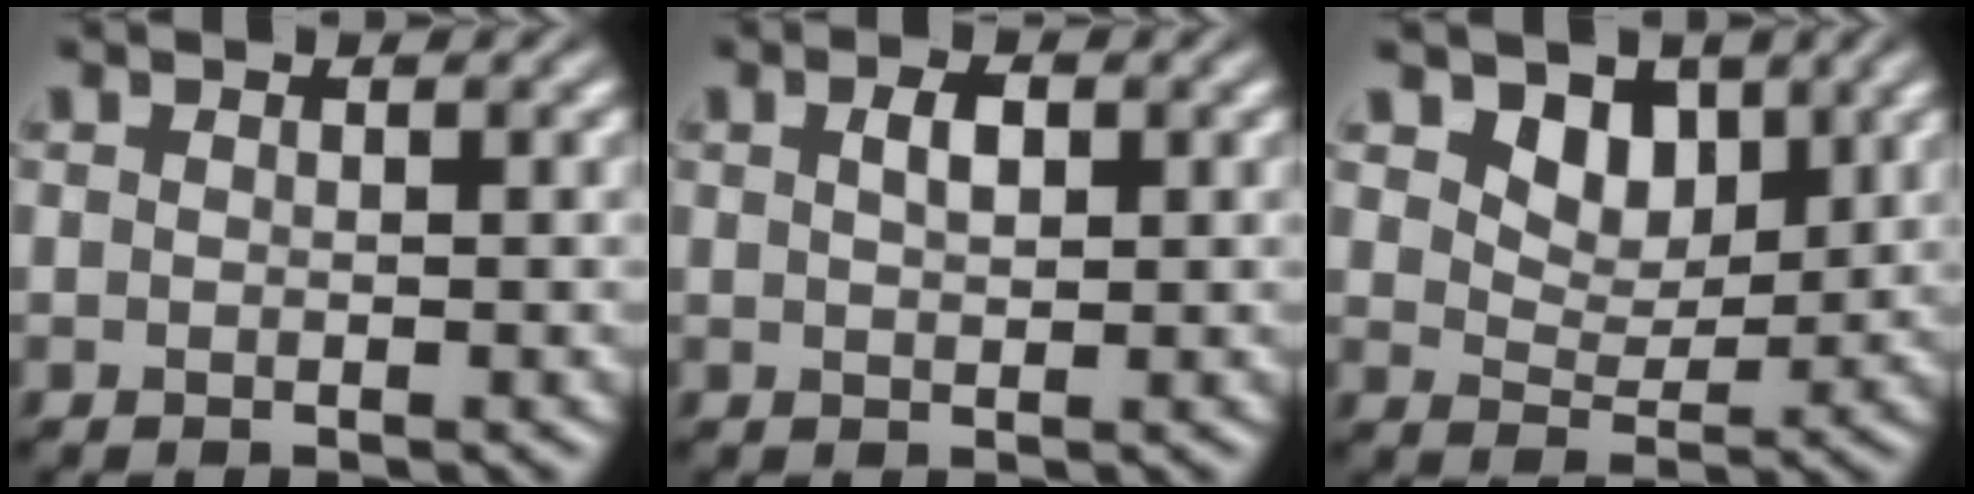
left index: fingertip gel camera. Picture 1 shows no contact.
{"total": 1.7, "force": [0.6, 0.8, 1.4], "torque": [-0.027, 0.002, 0.012]}
{"total": 4.0, "force": [2.4, 2.7, 1.8], "torque": [-0.042, -0.023, 0.044]}